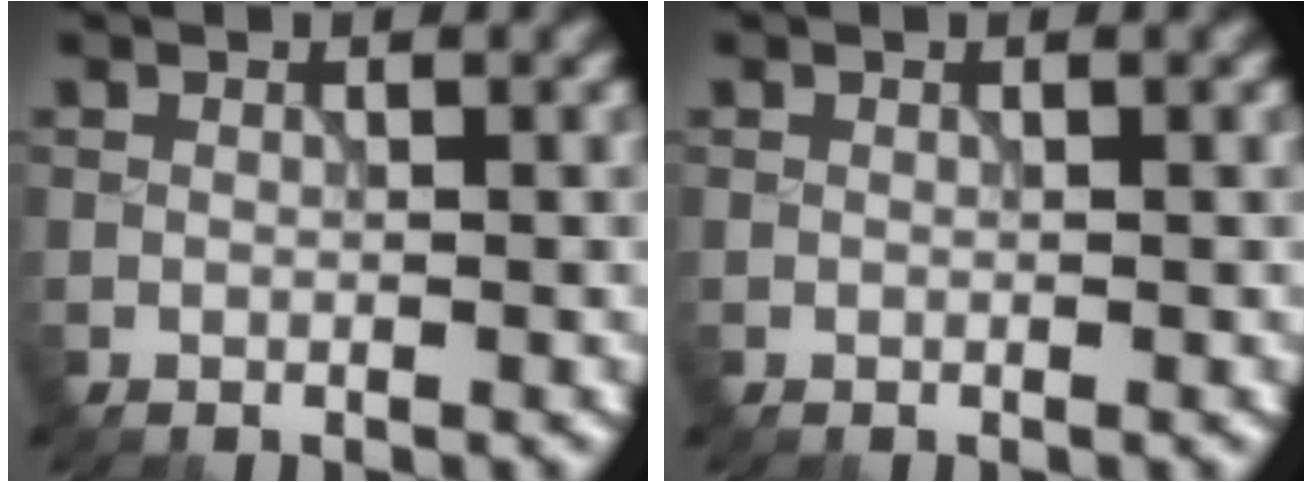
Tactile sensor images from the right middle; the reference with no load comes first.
{"total": 0.0}